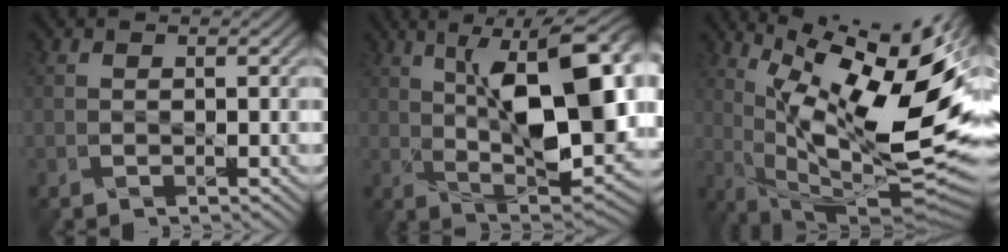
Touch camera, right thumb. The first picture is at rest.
{"total": 14.5, "force": [2.3, 5.7, 13.1], "torque": [-0.194, 0.007, 0.045]}
{"total": 19.1, "force": [2.9, 6.3, 17.8], "torque": [-0.285, -0.005, 0.060]}